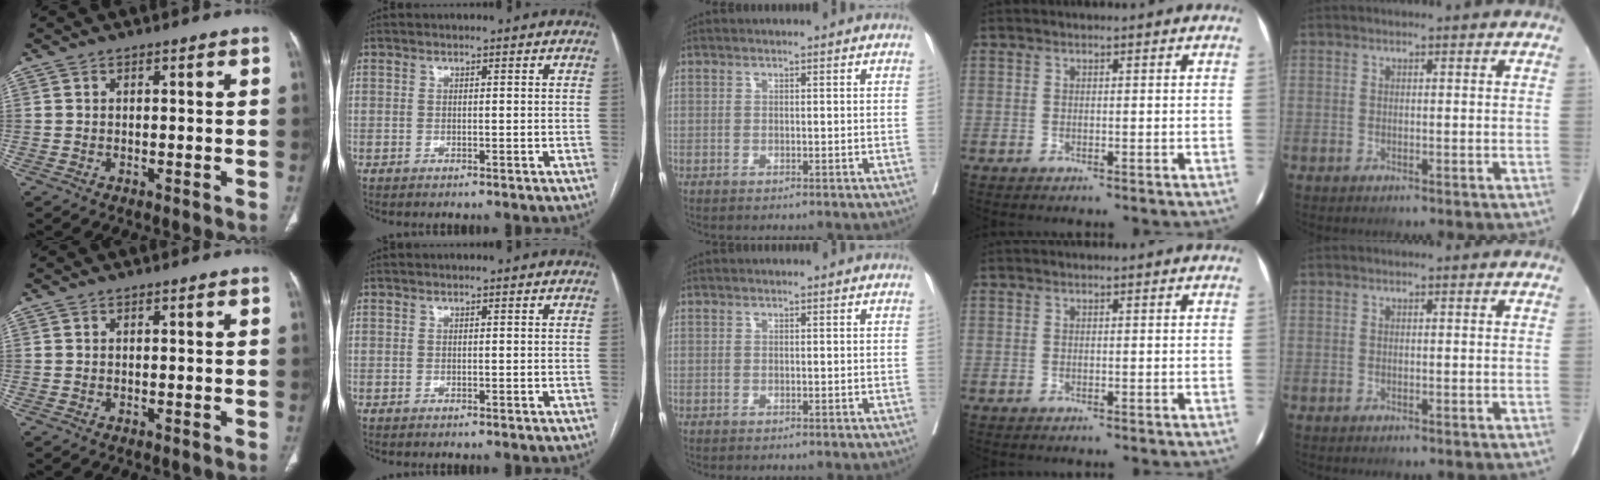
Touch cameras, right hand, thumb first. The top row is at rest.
{}